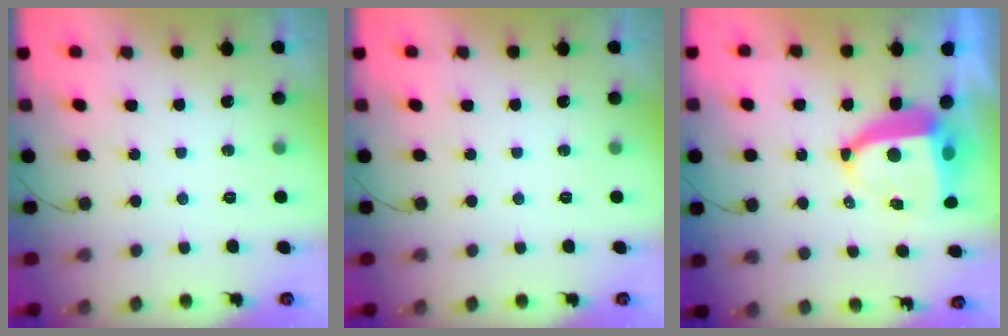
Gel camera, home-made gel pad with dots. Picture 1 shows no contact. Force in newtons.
{"total": 0.0}
{"total": 10.1, "press": 10.1, "slide": 1.2}